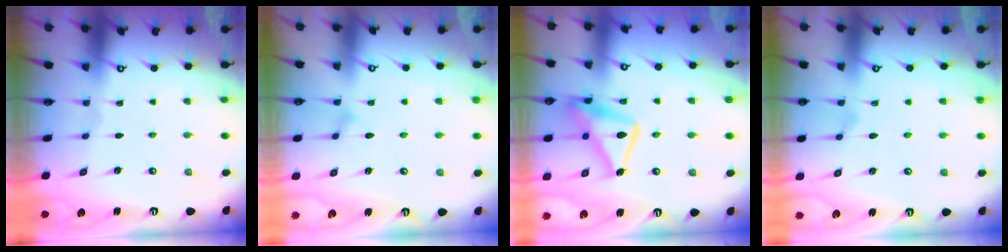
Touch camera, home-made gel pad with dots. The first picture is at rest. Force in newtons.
{"total": 7.9, "press": 7.9, "slide": 0.3}
{"total": 16.5, "press": 16.5, "slide": 1.3}
{"total": 6.4, "press": 6.4, "slide": 0.5}